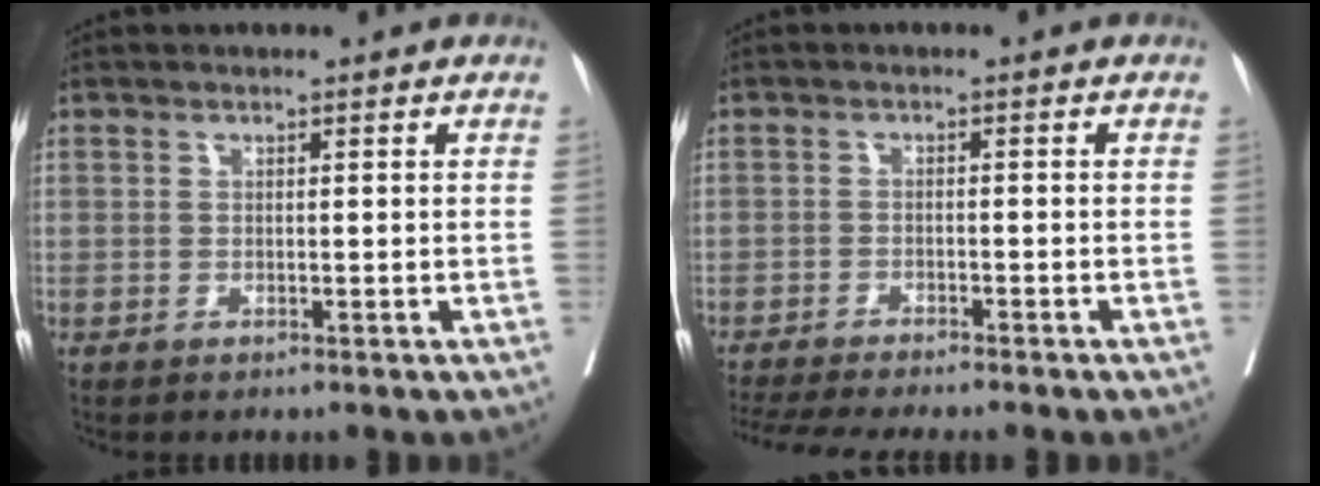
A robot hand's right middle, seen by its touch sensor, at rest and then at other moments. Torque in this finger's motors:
{"motor_torque": [1.04, -1.10, 0.13, 0.08]}